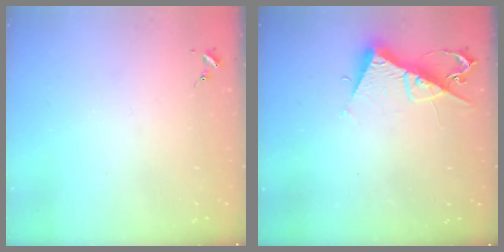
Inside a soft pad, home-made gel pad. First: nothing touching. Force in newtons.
{"total": 10.3, "press": 10.3, "slide": 0.6}